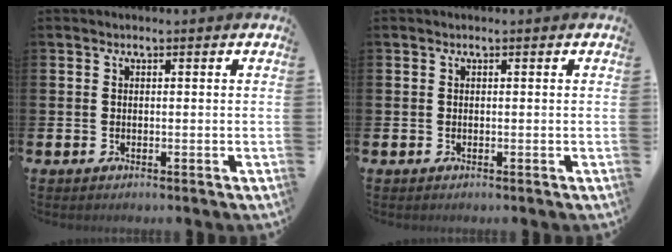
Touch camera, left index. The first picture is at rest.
{"total": 0.0}